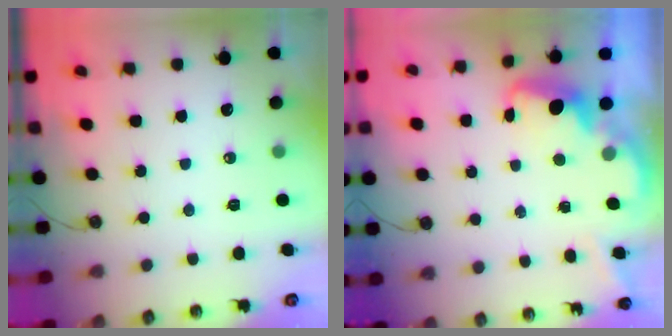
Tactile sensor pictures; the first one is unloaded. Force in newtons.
{"total": 2.8, "press": 2.7, "slide": 0.8}